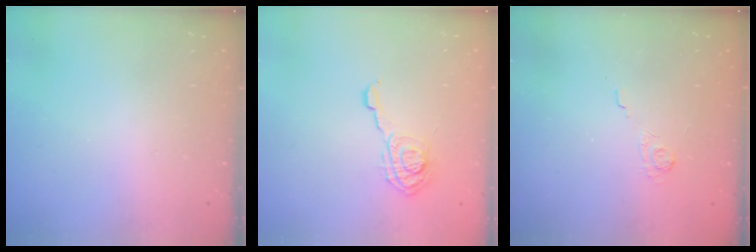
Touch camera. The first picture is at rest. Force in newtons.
{"total": 9.1, "press": 9.1, "slide": 0.2}
{"total": 2.2, "press": 1.7, "slide": 1.5}